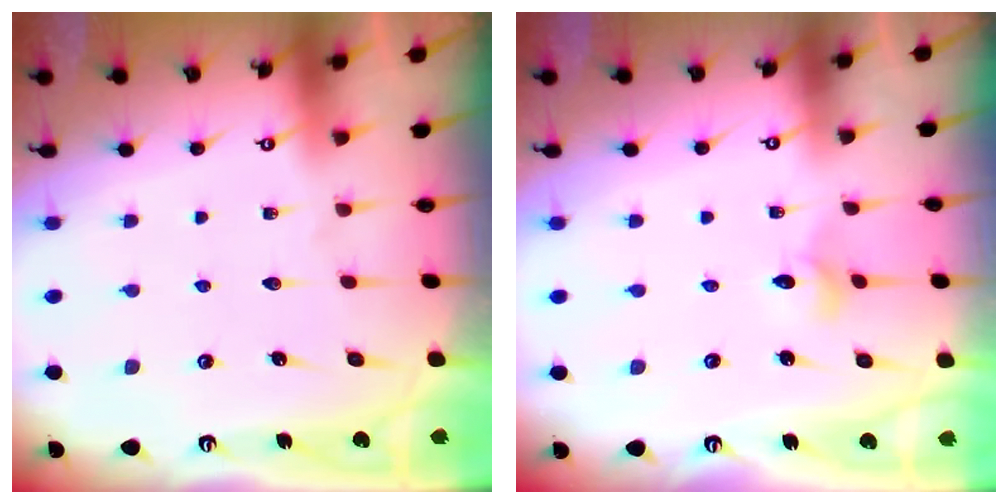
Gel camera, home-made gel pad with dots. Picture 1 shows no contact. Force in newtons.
{"total": 2.8, "press": 2.8, "slide": 0.3}